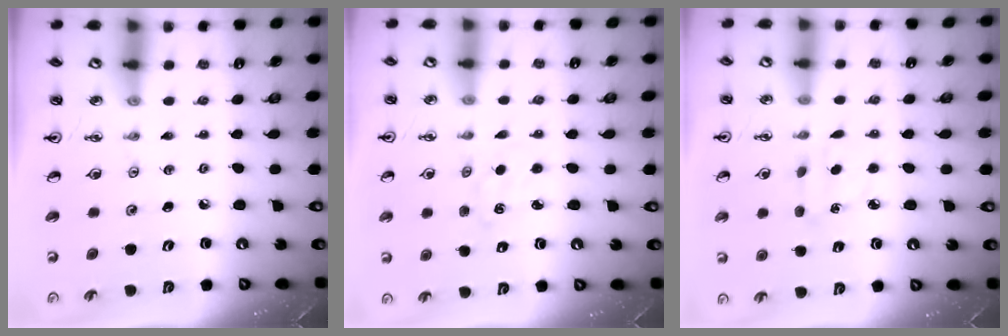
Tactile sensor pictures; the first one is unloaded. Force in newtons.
{"total": 3.6, "press": 3.6, "slide": 0.4}
{"total": 4.2, "press": 4.1, "slide": 0.5}